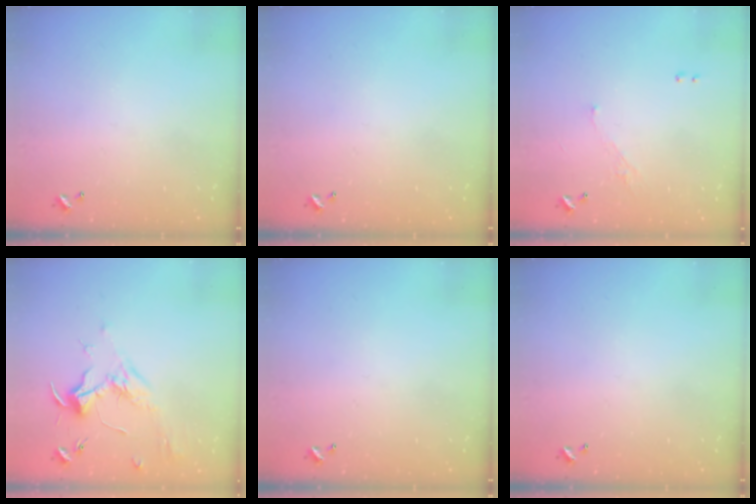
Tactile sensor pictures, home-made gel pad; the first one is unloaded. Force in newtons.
{"total": 0.0}
{"total": 3.1, "press": 3.1, "slide": 0.7}
{"total": 1.8, "press": 1.6, "slide": 0.7}
{"total": 0.0}
{"total": 0.0}